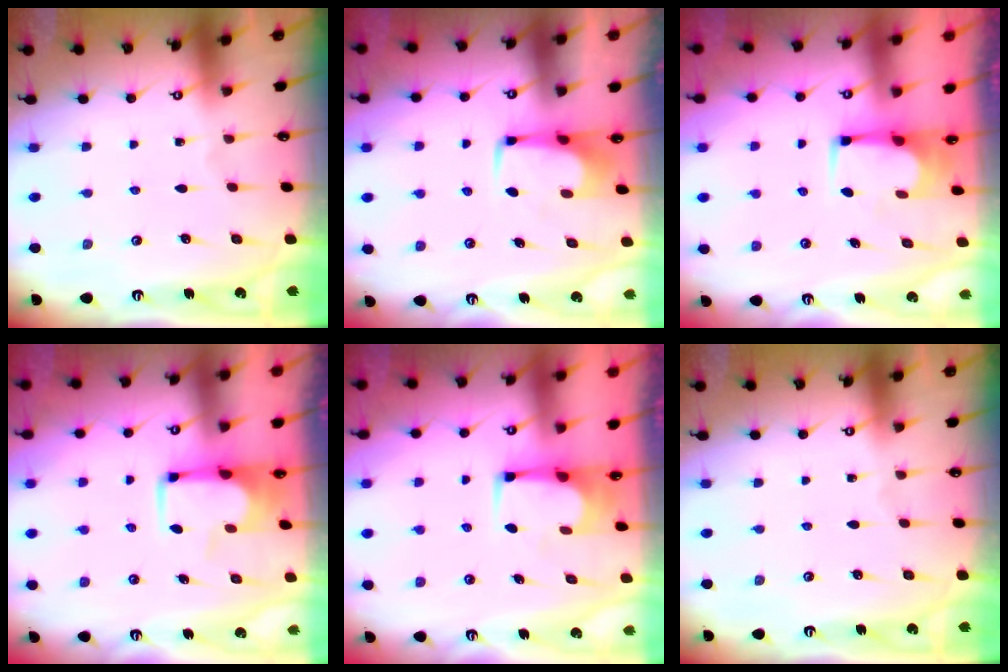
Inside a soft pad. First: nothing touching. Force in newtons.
{"total": 1.8, "press": 1.6, "slide": 0.6}
{"total": 2.1, "press": 2.1, "slide": 0.1}
{"total": 3.7, "press": 3.7, "slide": 0.4}
{"total": 2.1, "press": 2.1, "slide": 0.1}
{"total": 0.0}